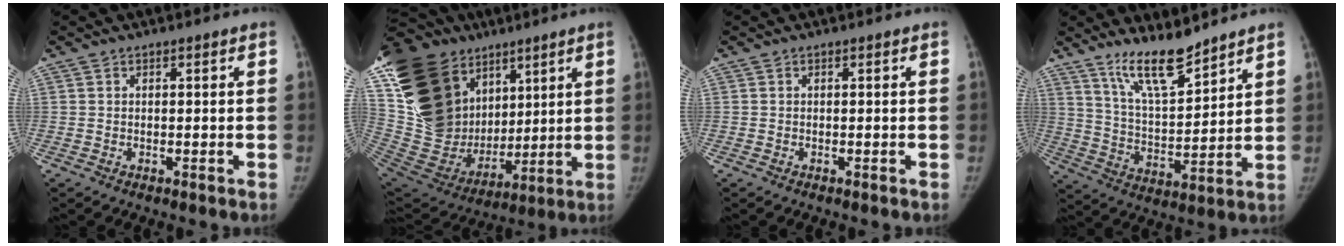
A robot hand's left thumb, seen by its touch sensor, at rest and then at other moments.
{"total": 32.2, "force": [14.2, 22.2, 18.4], "torque": [-0.370, 0.015, 0.282]}
{"total": 0.0}
{"total": 11.9, "force": [9.6, 2.7, 6.5], "torque": [-0.099, -0.070, 0.182]}